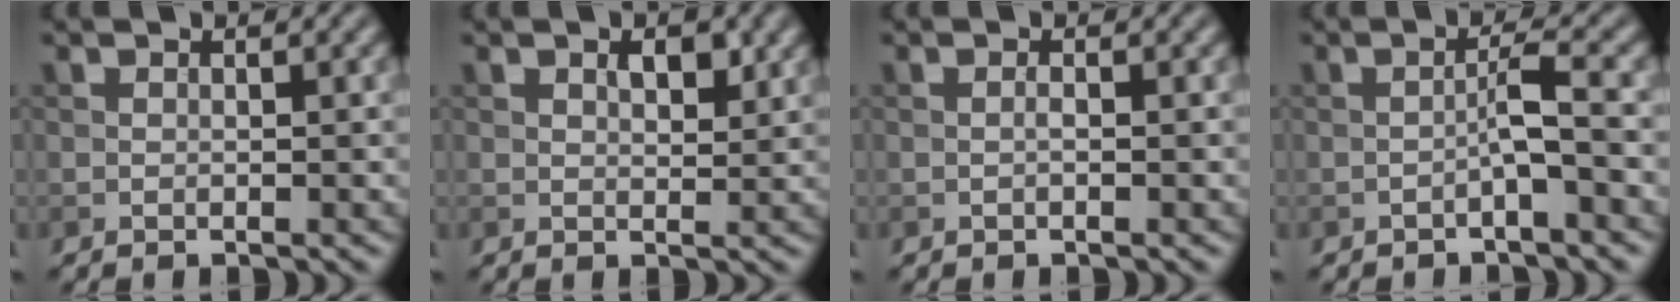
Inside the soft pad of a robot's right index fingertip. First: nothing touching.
{"total": 2.0, "force": [0.9, 1.0, 1.5], "torque": [-0.021, -0.003, 0.016]}
{"total": 0.5, "force": [-0.2, 0.0, 0.5], "torque": [-0.010, 0.001, -0.005]}
{"total": 2.1, "force": [-1.0, 0.0, 1.9], "torque": [-0.036, 0.014, -0.022]}